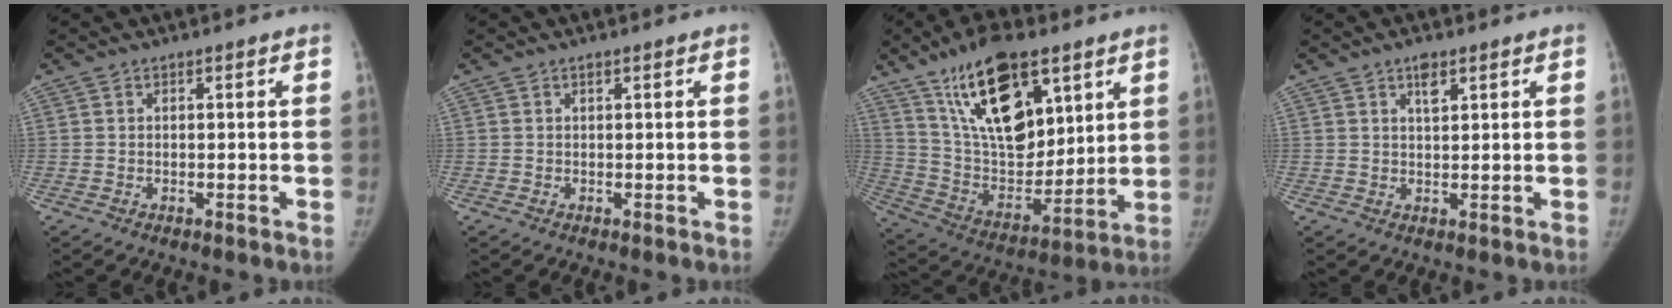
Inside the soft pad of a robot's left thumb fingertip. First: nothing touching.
{"total": 0.5, "force": [0.3, 0.3, 0.3], "torque": [-0.004, -0.001, 0.004]}
{"total": 22.8, "force": [12.5, 10.9, 15.7], "torque": [-0.234, -0.052, 0.234]}
{"total": 3.1, "force": [1.8, 1.4, 2.1], "torque": [-0.027, -0.009, 0.031]}